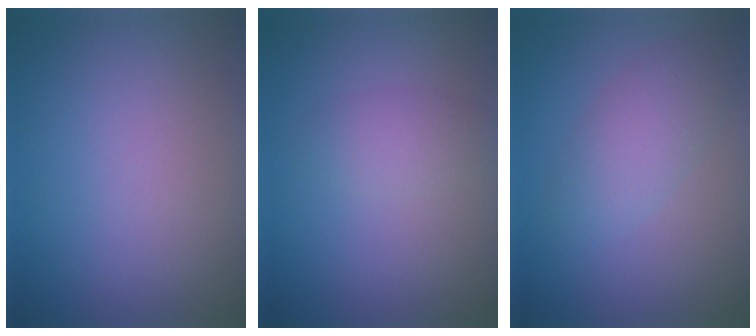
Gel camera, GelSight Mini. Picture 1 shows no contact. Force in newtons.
{"total": 1.9, "press": 1.9, "slide": 0.1}
{"total": 3.4, "press": 3.4, "slide": 0.1}